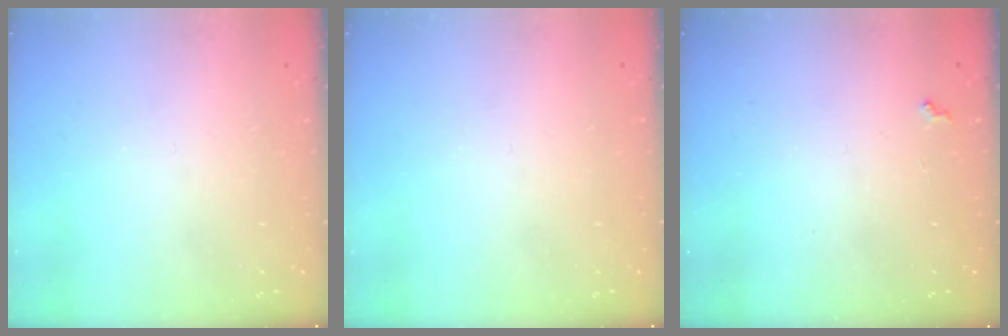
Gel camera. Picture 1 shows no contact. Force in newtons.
{"total": 0.0}
{"total": 3.5, "press": 3.5, "slide": 0.5}